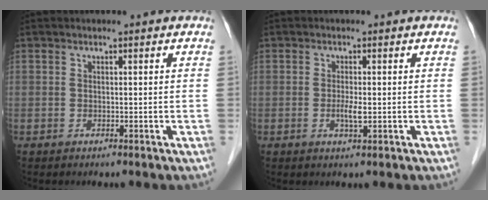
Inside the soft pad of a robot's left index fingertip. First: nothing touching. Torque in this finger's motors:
{"motor_torque": [0.47, 0.31, 0.01, 0.05]}